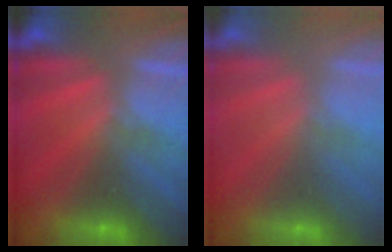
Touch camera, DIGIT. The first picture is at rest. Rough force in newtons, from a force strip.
{"total": 2.9}